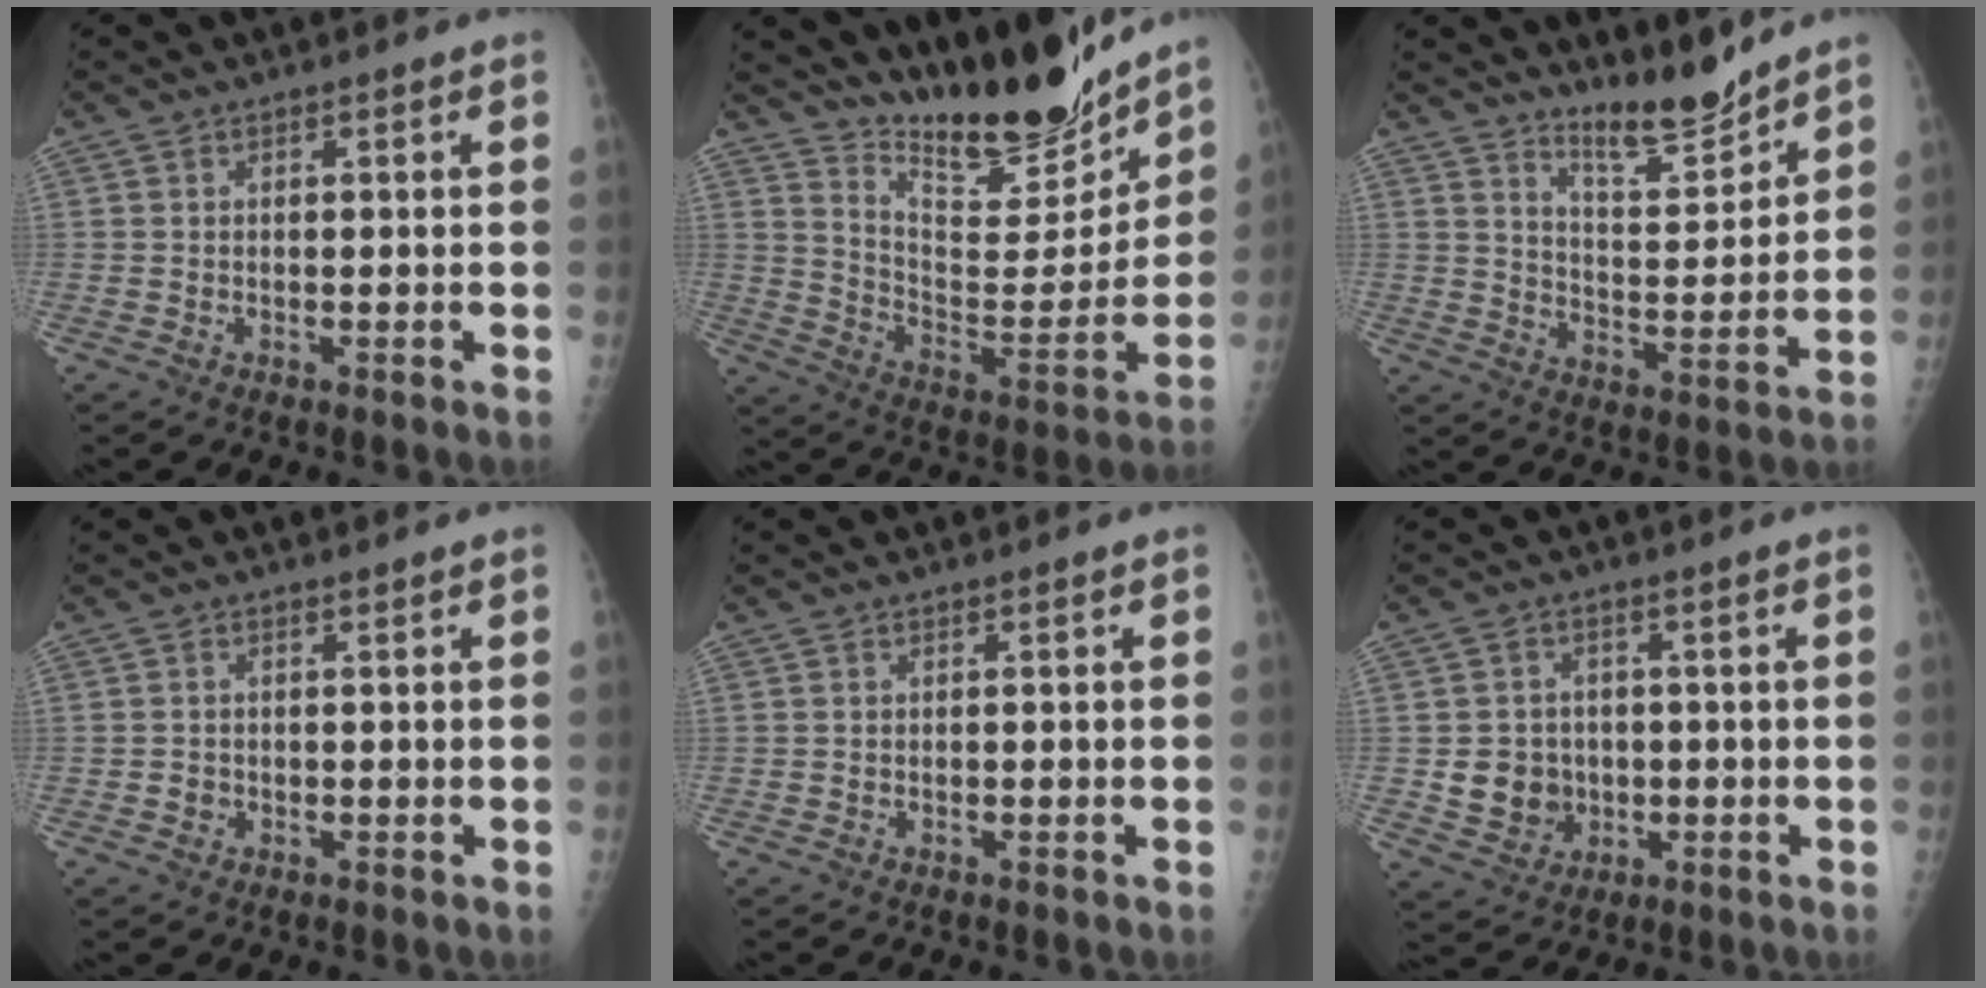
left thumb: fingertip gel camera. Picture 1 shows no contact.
{"total": 23.0, "force": [19.4, 6.1, 10.7], "torque": [-0.124, -0.131, 0.311]}
{"total": 8.8, "force": [8.0, 1.3, 3.4], "torque": [-0.036, -0.074, 0.141]}
{"total": 0.9, "force": [-0.2, 0.9, 0.2], "torque": [0.007, 0.003, -0.001]}
{"total": 0.0}
{"total": 6.6, "force": [-0.4, 6.1, 2.5], "torque": [-0.007, 0.005, 0.004]}